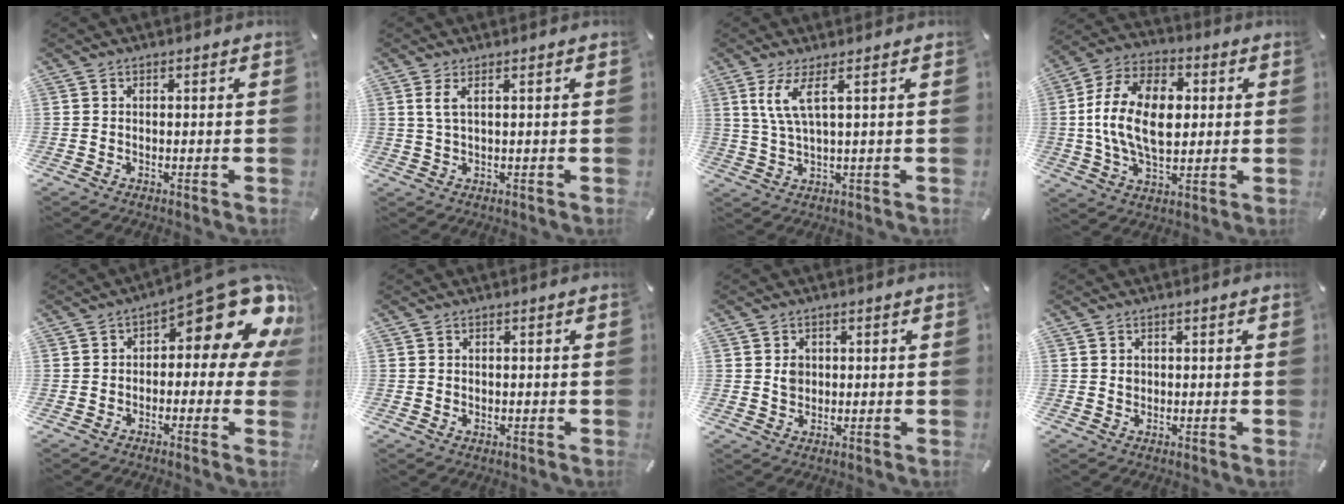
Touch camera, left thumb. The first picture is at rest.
{"total": 2.7, "force": [0.9, 0.6, 2.5], "torque": [-0.053, 0.001, 0.015]}
{"total": 6.3, "force": [2.7, 0.9, 5.6], "torque": [-0.124, -0.004, 0.043]}
{"total": 17.3, "force": [0.7, 11.2, 13.2], "torque": [-0.275, 0.015, 0.012]}
{"total": 15.3, "force": [7.6, 6.1, 11.9], "torque": [-0.150, -0.069, 0.120]}
{"total": 0.6, "force": [0.0, 0.6, 0.1], "torque": [-0.003, 0.004, -0.001]}
{"total": 2.7, "force": [0.5, 2.5, 0.8], "torque": [-0.004, -0.001, 0.004]}
{"total": 0.8, "force": [0.2, 0.8, 0.2], "torque": [0.003, 0.000, 0.001]}